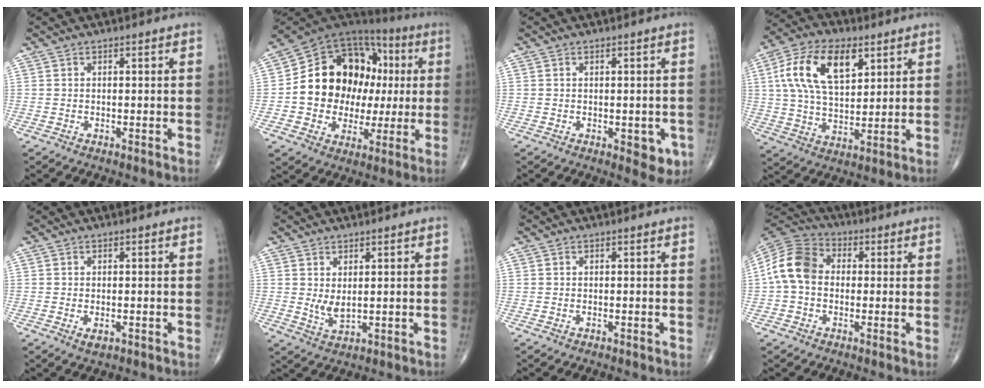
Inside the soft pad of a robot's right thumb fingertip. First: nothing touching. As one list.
[{"total": 22.0, "force": [1.3, 16.7, 14.4], "torque": [-0.185, 0.043, 0.032]}, {"total": 4.3, "force": [-1.2, 2.2, 3.5], "torque": [-0.019, -0.004, -0.010]}, {"total": 16.2, "force": [5.9, 8.8, 12.3], "torque": [-0.217, -0.003, 0.107]}, {"total": 1.8, "force": [-0.6, 0.9, 1.4], "torque": [-0.024, -0.003, -0.007]}, {"total": 3.4, "force": [0.7, 1.6, 2.9], "torque": [-0.052, -0.015, 0.023]}, {"total": 0.0}, {"total": 10.7, "force": [0.0, 8.3, 6.8], "torque": [-0.124, 0.032, -0.014]}]